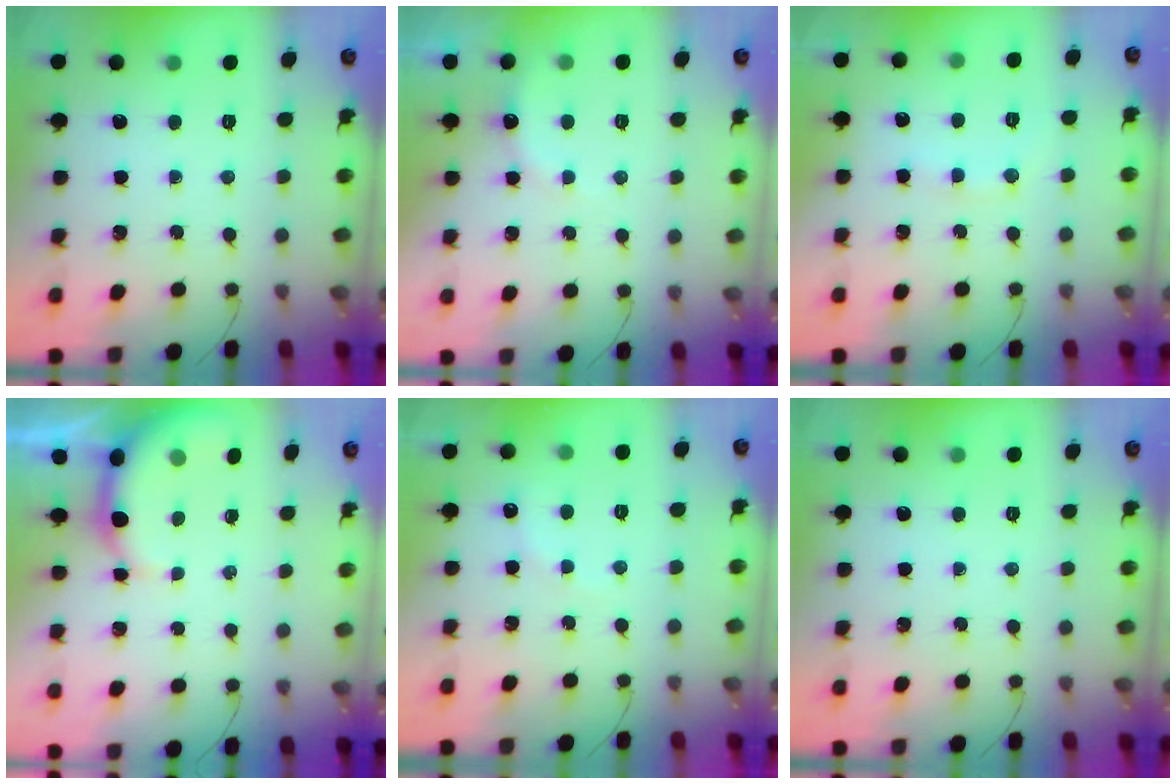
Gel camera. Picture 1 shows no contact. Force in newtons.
{"total": 6.7, "press": 6.6, "slide": 1.3}
{"total": 6.4, "press": 6.3, "slide": 1.2}
{"total": 4.1, "press": 4.0, "slide": 0.7}
{"total": 5.1, "press": 5.0, "slide": 1.0}
{"total": 0.0}